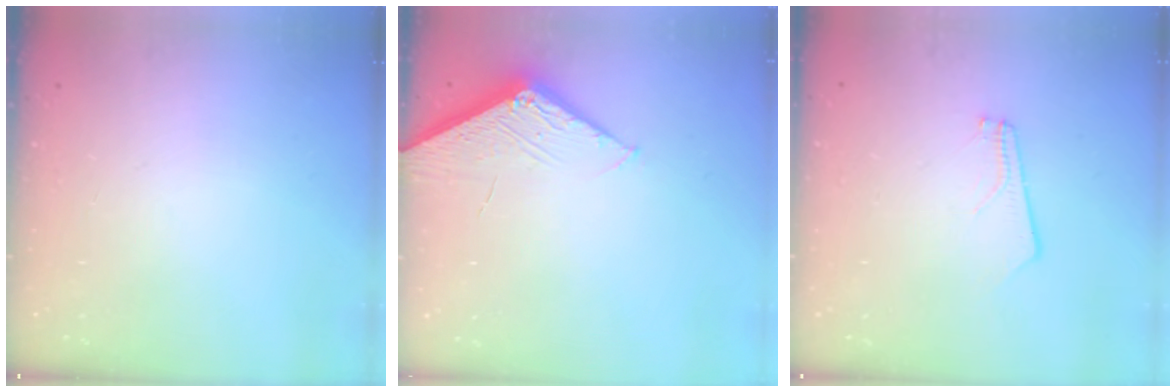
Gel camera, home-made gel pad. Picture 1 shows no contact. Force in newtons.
{"total": 4.3, "press": 4.2, "slide": 0.4}
{"total": 2.2, "press": 2.2, "slide": 0.3}